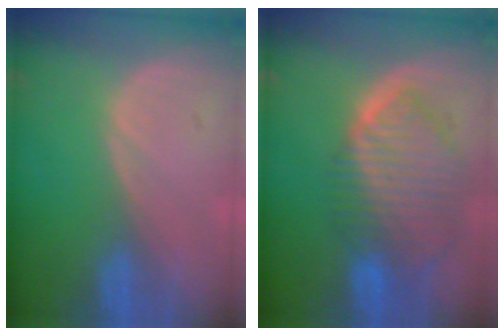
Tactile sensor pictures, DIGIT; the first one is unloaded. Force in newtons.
{"total": 9.9, "press": 8.4, "slide": 5.2}